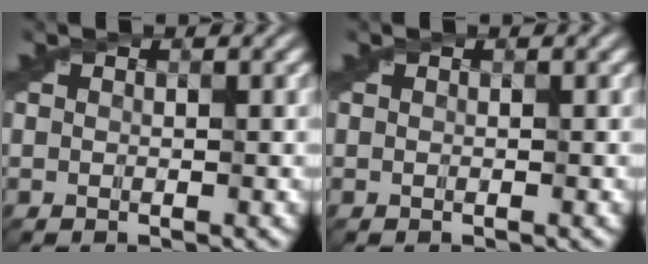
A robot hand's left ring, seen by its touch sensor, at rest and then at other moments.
{"total": 0.0}